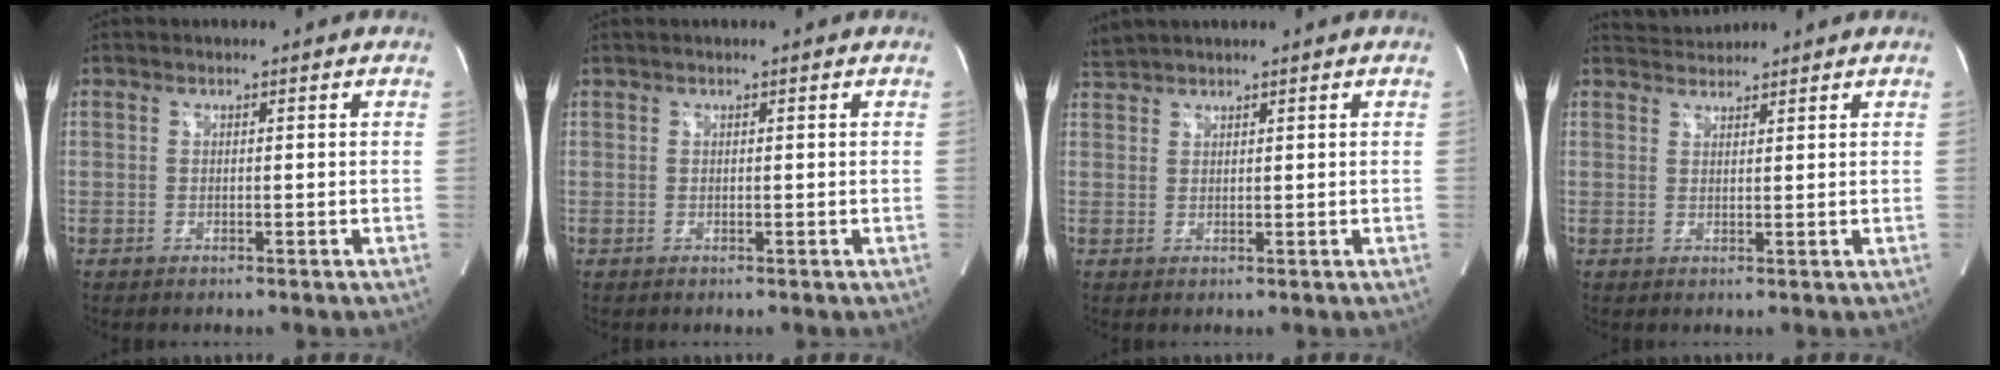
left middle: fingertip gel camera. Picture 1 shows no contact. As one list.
[{"total": 0.0}, {"total": 2.3, "force": [2.3, 0.0, 0.1], "torque": [-0.010, 0.017, 0.051]}, {"total": 2.6, "force": [2.6, 0.1, -0.4], "torque": [-0.003, 0.014, 0.053]}]